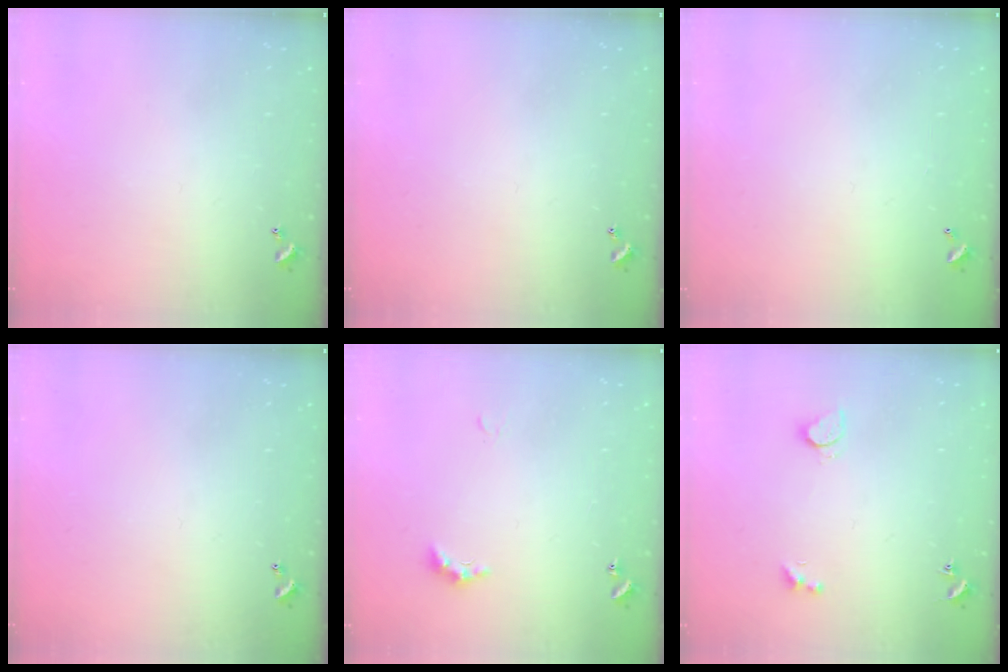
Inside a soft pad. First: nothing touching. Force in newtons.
{"total": 0.0}
{"total": 2.8, "press": 2.8, "slide": 0.1}
{"total": 0.0}
{"total": 2.4, "press": 2.3, "slide": 0.6}
{"total": 1.8, "press": 1.7, "slide": 0.6}